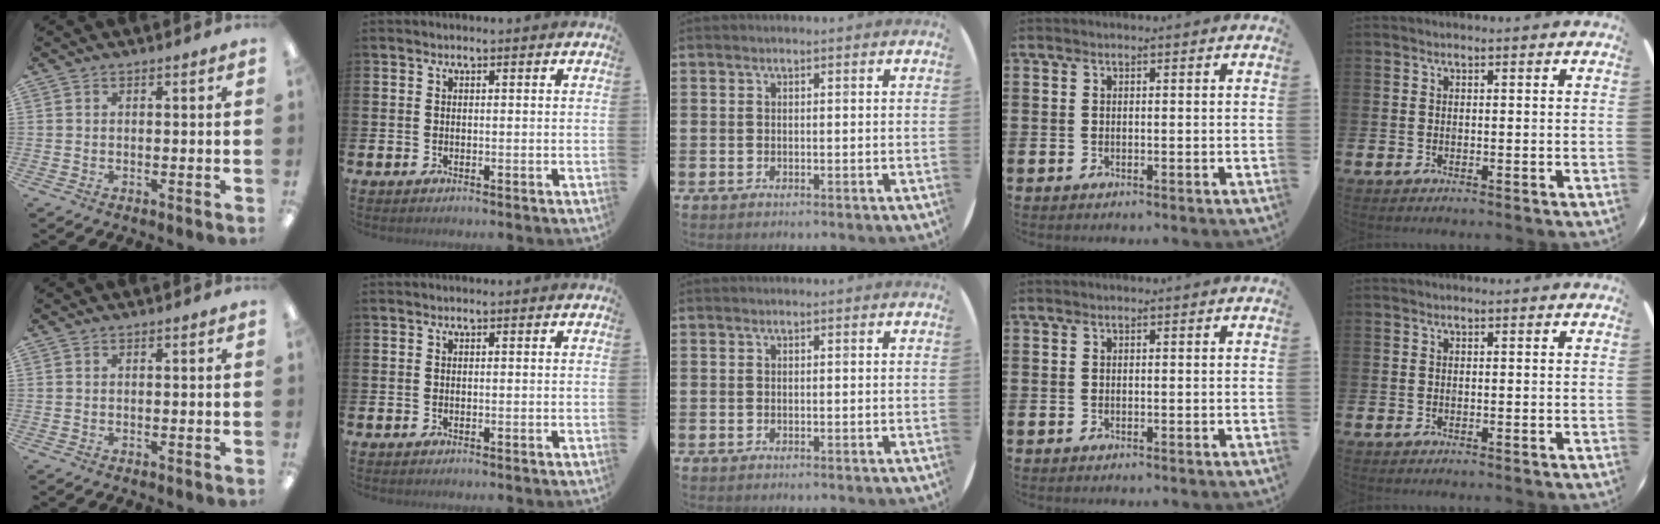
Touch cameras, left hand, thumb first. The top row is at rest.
{}